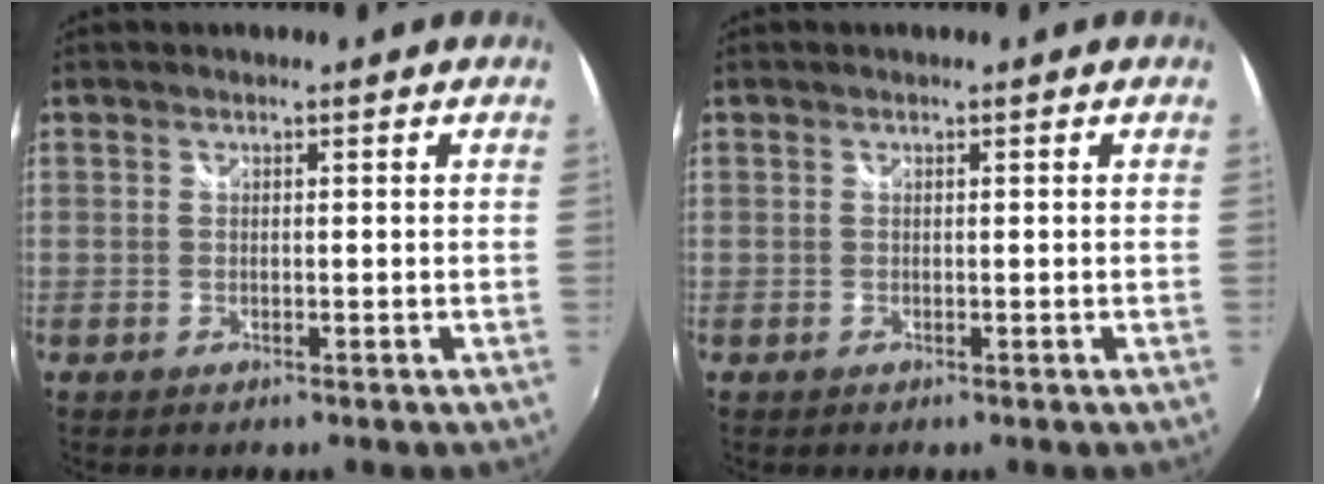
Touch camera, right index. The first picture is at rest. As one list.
[{"total": 0.0}]